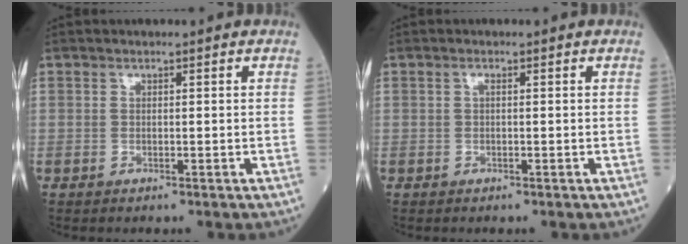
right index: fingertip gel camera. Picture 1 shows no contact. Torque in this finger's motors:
{"motor_torque": [0.11, 0.06, 0.10, 0.02]}